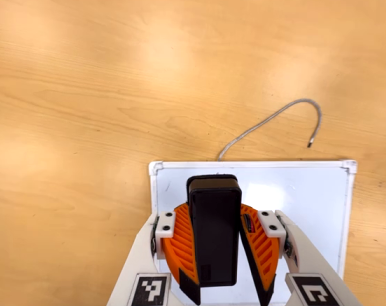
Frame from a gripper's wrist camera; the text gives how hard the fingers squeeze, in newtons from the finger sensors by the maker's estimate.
{"total": 10.6, "left": 10.3, "right": 11.0}